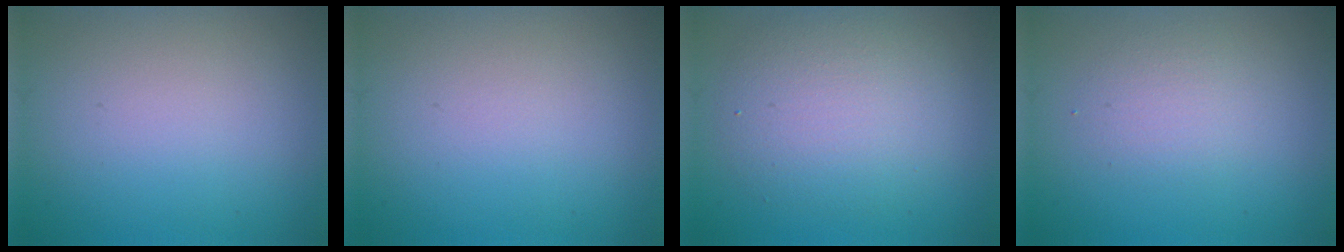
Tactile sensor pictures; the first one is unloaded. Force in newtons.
{"total": 0.0}
{"total": 4.9, "press": 4.9, "slide": 0.2}
{"total": 1.7, "press": 1.7, "slide": 0.0}